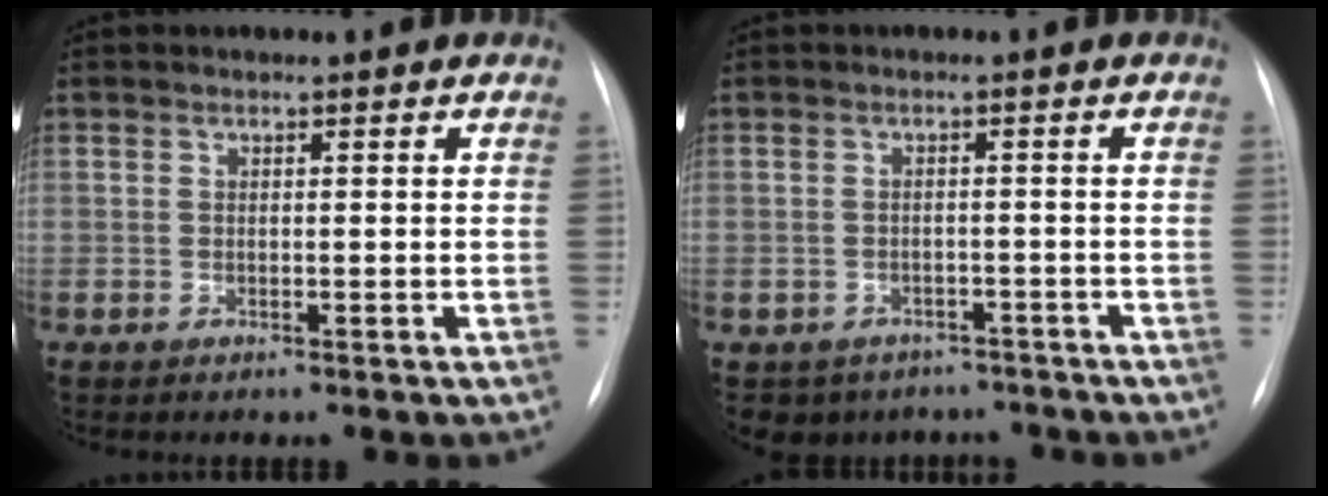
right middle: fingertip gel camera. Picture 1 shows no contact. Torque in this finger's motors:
{"motor_torque": [0.18, -0.20, 0.06, 0.04]}